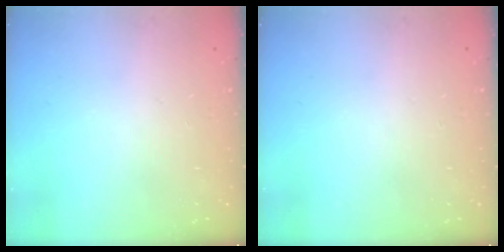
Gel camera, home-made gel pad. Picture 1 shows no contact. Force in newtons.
{"total": 0.0}